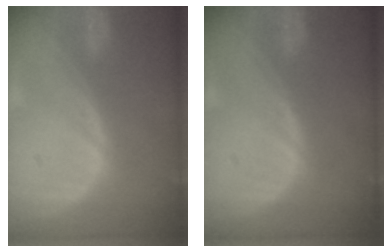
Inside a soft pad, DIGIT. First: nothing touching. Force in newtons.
{"total": 0.0}